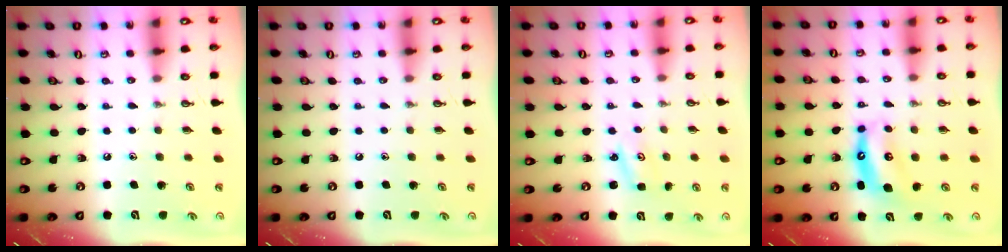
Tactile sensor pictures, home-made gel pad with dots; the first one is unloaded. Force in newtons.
{"total": 0.0}
{"total": 3.2, "press": 3.2, "slide": 0.3}
{"total": 7.3, "press": 7.3, "slide": 0.6}